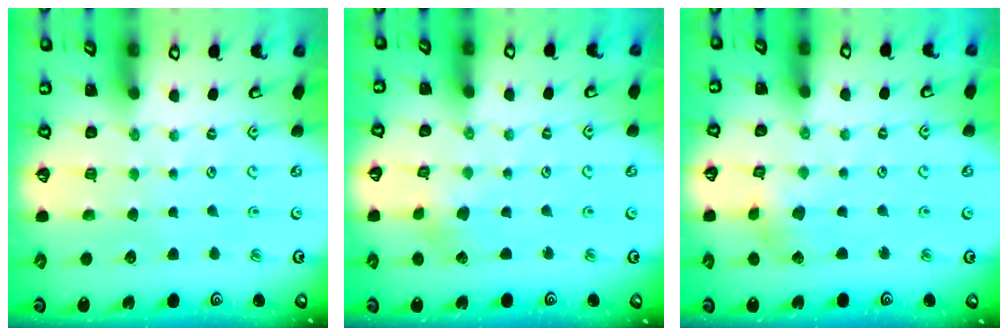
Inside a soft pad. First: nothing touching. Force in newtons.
{"total": 4.2, "press": 4.2, "slide": 0.6}
{"total": 2.7, "press": 2.7, "slide": 0.5}